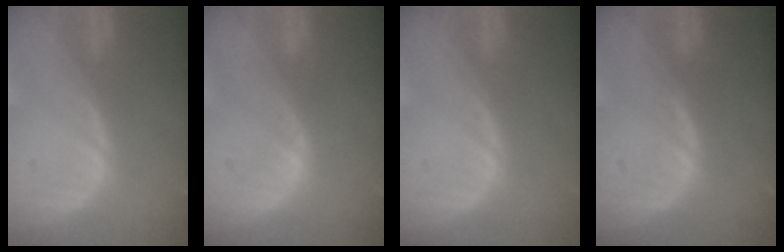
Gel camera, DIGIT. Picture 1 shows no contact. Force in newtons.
{"total": 0.7, "press": 0.6, "slide": 0.4}
{"total": 0.0}
{"total": 0.7, "press": 0.7, "slide": 0.2}